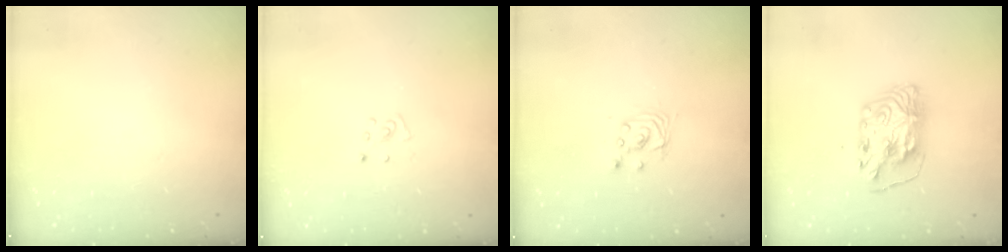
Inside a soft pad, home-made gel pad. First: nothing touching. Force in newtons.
{"total": 3.7, "press": 3.7, "slide": 0.3}
{"total": 2.9, "press": 2.9, "slide": 0.2}
{"total": 8.8, "press": 8.8, "slide": 0.8}